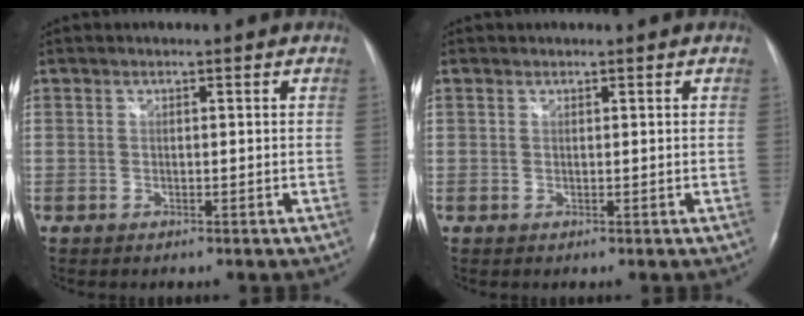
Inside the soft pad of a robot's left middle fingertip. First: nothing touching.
{"total": 0.7, "force": [0.6, 0.4, 0.1], "torque": [-0.004, 0.011, 0.011]}